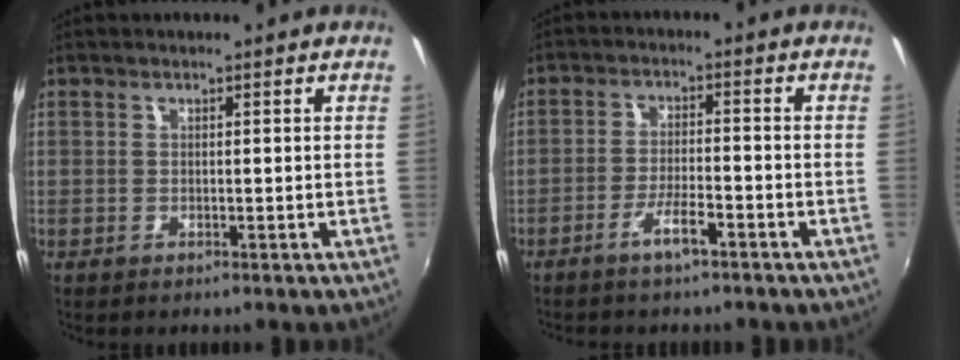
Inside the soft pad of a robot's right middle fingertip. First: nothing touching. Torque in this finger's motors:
{"motor_torque": [1.07, -1.07, 0.17, 0.10]}